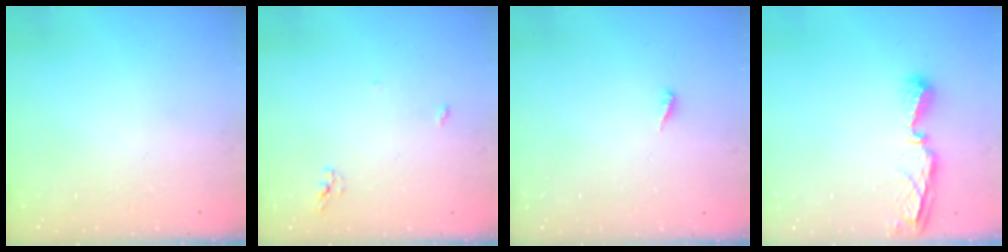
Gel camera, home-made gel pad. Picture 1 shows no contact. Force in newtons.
{"total": 3.3, "press": 3.3, "slide": 0.2}
{"total": 3.9, "press": 3.9, "slide": 0.3}
{"total": 8.0, "press": 7.9, "slide": 1.0}